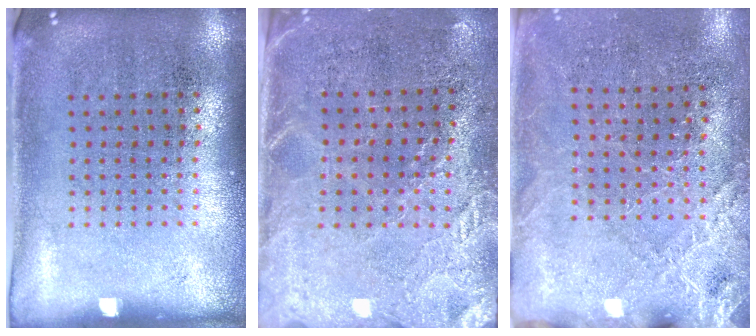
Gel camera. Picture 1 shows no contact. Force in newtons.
{"total": 3.0, "press": 2.7, "slide": 1.2}
{"total": 2.6, "press": 2.6, "slide": 0.5}